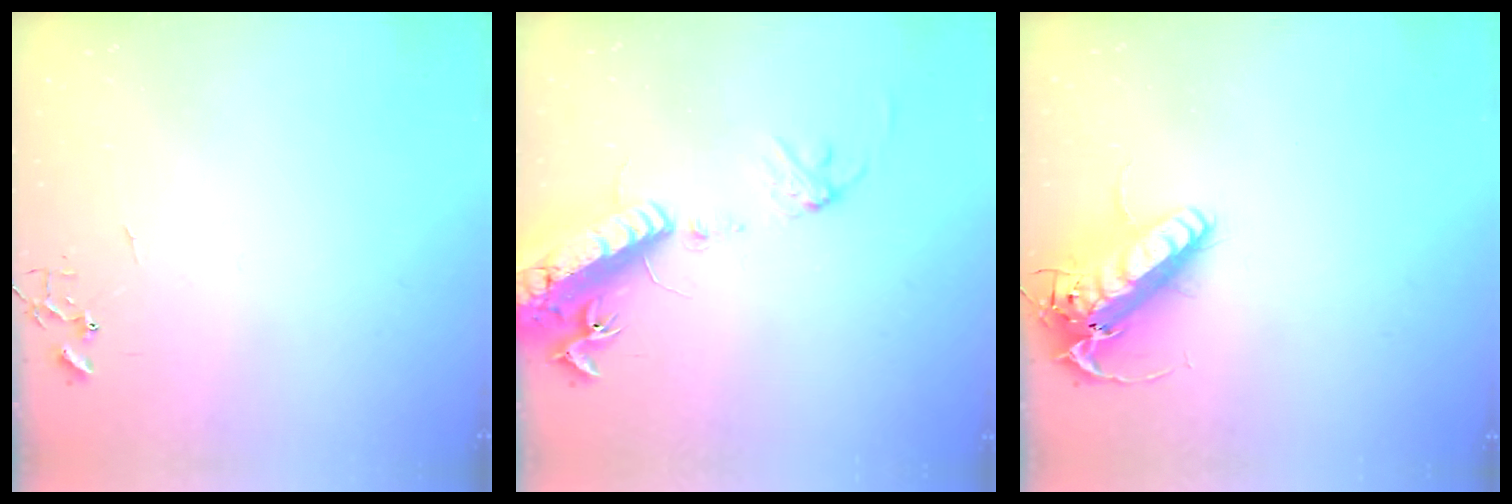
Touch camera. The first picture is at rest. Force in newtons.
{"total": 18.2, "press": 17.7, "slide": 4.2}
{"total": 15.9, "press": 15.7, "slide": 2.8}